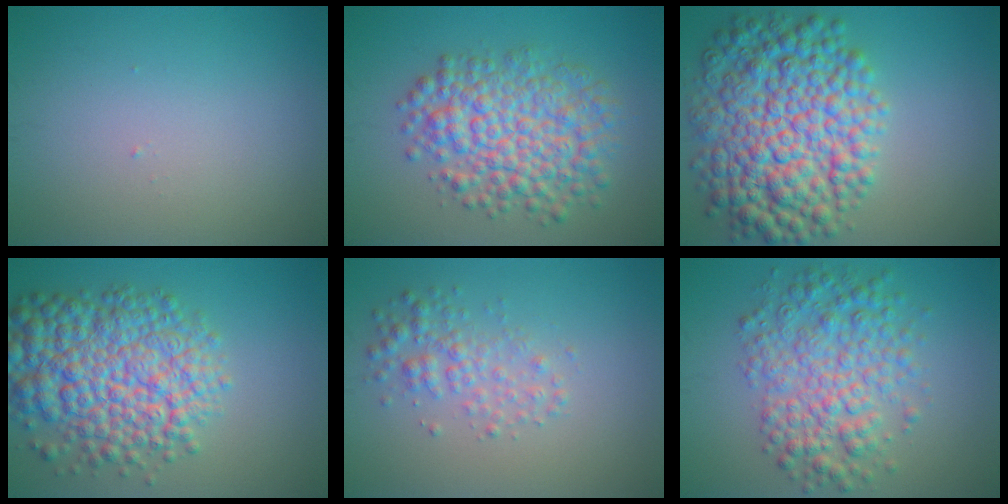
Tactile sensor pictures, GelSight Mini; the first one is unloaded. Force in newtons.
{"total": 7.4, "press": 7.4, "slide": 0.1}
{"total": 11.2, "press": 11.2, "slide": 0.1}
{"total": 9.9, "press": 9.9, "slide": 0.3}
{"total": 2.6, "press": 2.6, "slide": 0.0}
{"total": 6.2, "press": 6.2, "slide": 0.0}